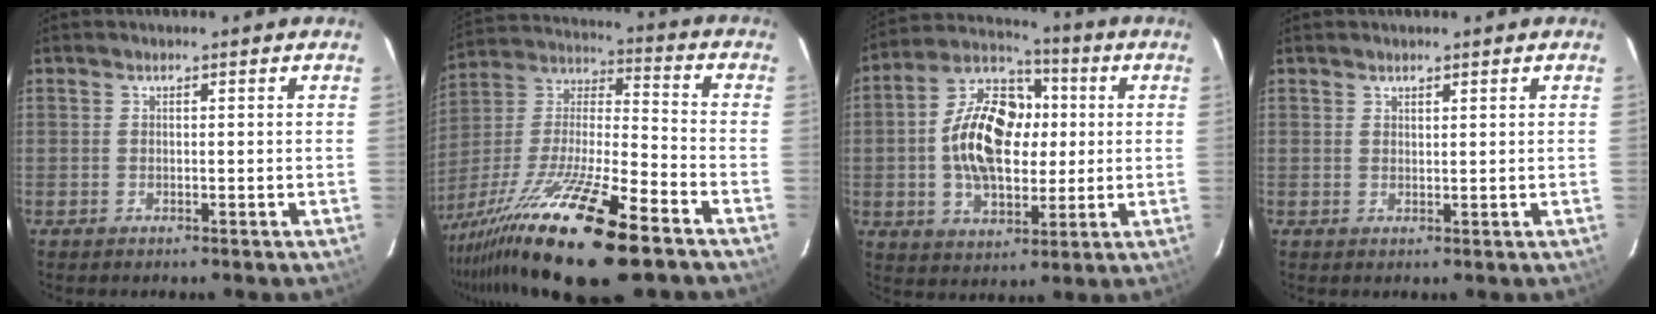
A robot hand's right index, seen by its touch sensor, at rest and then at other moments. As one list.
[{"total": 26.1, "force": [-17.6, 4.1, 18.9], "torque": [-0.353, -0.042, -0.309]}, {"total": 16.7, "force": [0.5, 10.5, 12.9], "torque": [-0.246, 0.028, 0.009]}, {"total": 1.0, "force": [1.0, 0.2, 0.3], "torque": [-0.006, -0.001, 0.017]}]